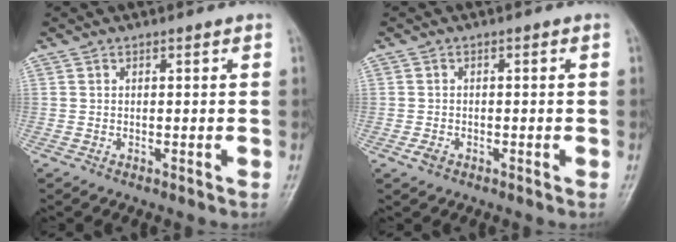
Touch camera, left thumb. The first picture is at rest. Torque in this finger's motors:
{"motor_torque": [0.13, 0.83, -0.01, -0.16, 0.00]}